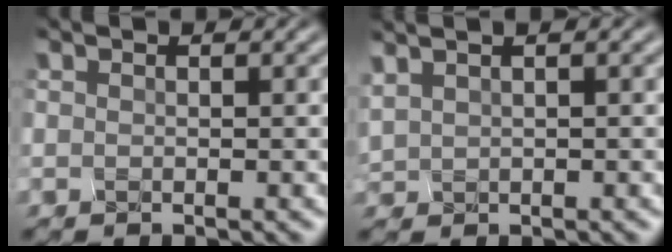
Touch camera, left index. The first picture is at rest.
{"total": 2.7, "force": [2.3, 0.7, 1.0], "torque": [-0.013, 0.024, 0.039]}